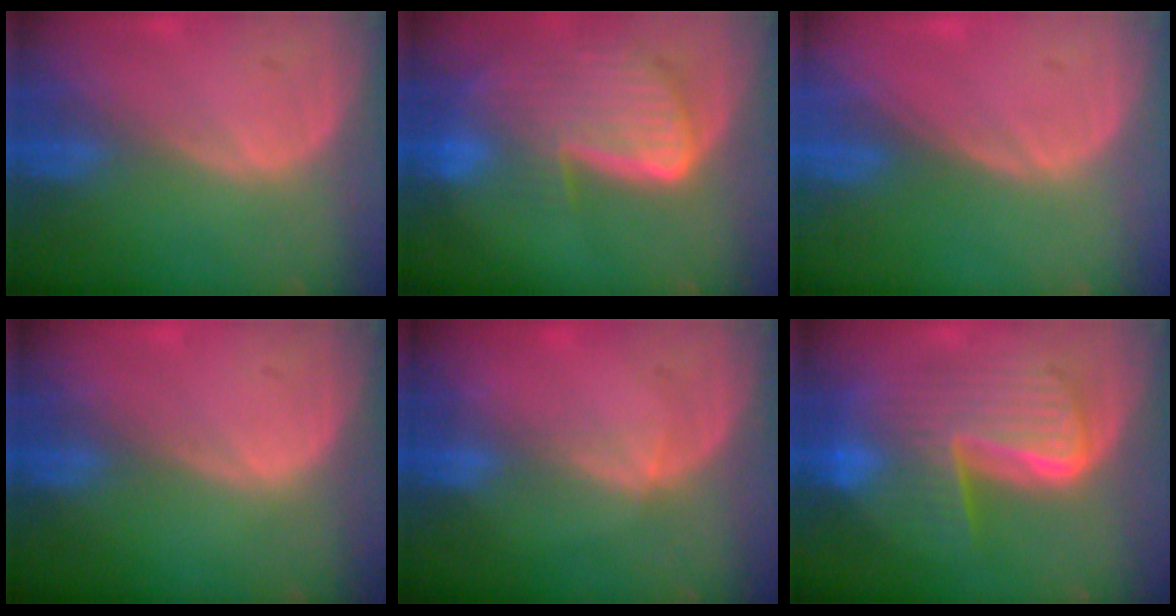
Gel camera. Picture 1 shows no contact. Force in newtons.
{"total": 9.8, "press": 8.3, "slide": 5.3}
{"total": 0.0}
{"total": 0.0}
{"total": 1.7, "press": 1.3, "slide": 1.1}
{"total": 10.4, "press": 10.4, "slide": 0.9}